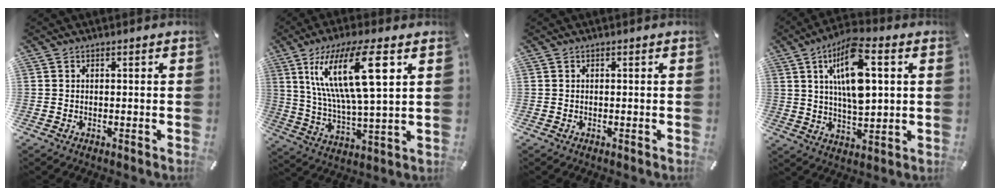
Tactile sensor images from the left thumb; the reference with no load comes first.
{"total": 18.8, "force": [8.3, 4.9, 16.1], "torque": [-0.334, -0.014, 0.125]}
{"total": 0.0}
{"total": 14.3, "force": [4.5, 5.7, 12.4], "torque": [-0.238, -0.009, 0.069]}